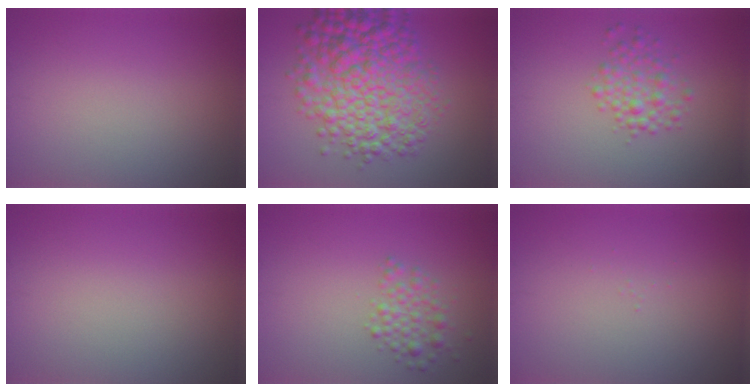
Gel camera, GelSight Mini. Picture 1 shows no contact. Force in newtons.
{"total": 9.7, "press": 9.7, "slide": 0.1}
{"total": 2.7, "press": 2.7, "slide": 0.1}
{"total": 0.0}
{"total": 2.3, "press": 2.3, "slide": 0.1}
{"total": 0.0}